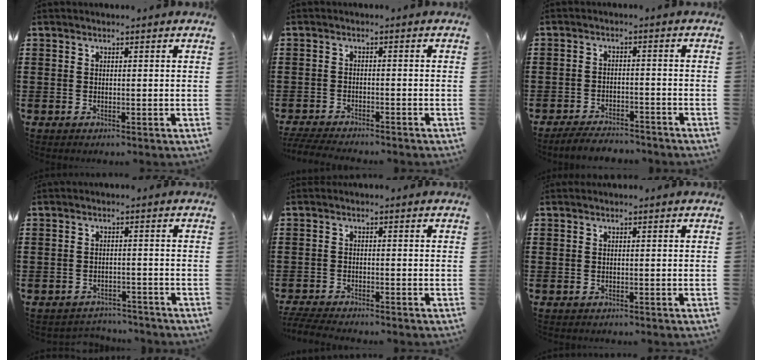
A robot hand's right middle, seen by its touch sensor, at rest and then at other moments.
{"total": 3.1, "force": [-3.0, 0.2, 0.6], "torque": [-0.019, -0.004, -0.065]}
{"total": 3.6, "force": [-3.5, 0.5, 0.3], "torque": [-0.008, 0.004, -0.074]}
{"total": 2.5, "force": [-2.5, 0.4, -0.2], "torque": [-0.005, -0.001, -0.054]}
{"total": 3.1, "force": [-3.1, 0.1, 0.6], "torque": [-0.026, -0.007, -0.068]}
{"total": 0.5, "force": [-0.4, 0.3, -0.1], "torque": [0.001, 0.003, -0.011]}